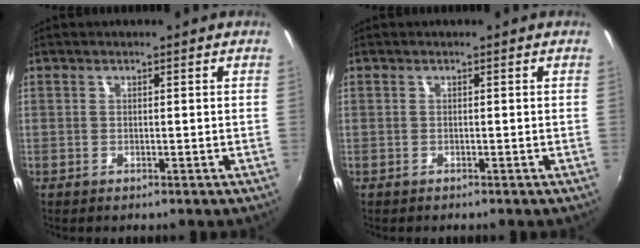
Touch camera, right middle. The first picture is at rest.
{"total": 0.0}